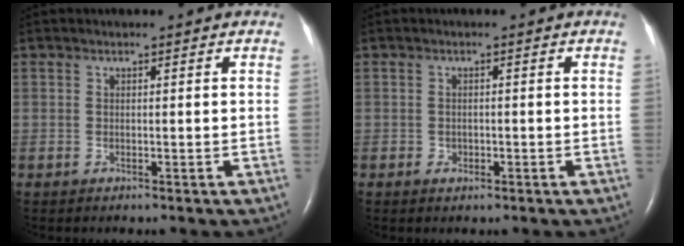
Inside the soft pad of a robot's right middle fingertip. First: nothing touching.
{"total": 1.1, "force": [-0.5, 0.8, 0.5], "torque": [-0.009, 0.002, -0.004]}